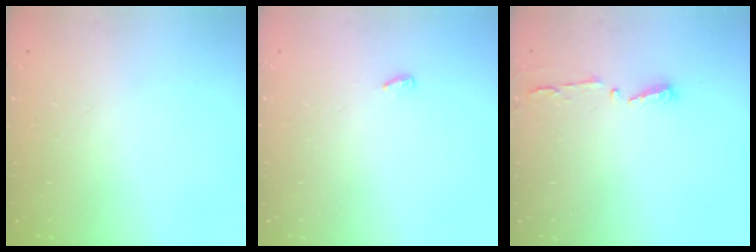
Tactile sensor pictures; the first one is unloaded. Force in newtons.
{"total": 3.6, "press": 3.6, "slide": 0.4}
{"total": 3.7, "press": 3.7, "slide": 0.5}